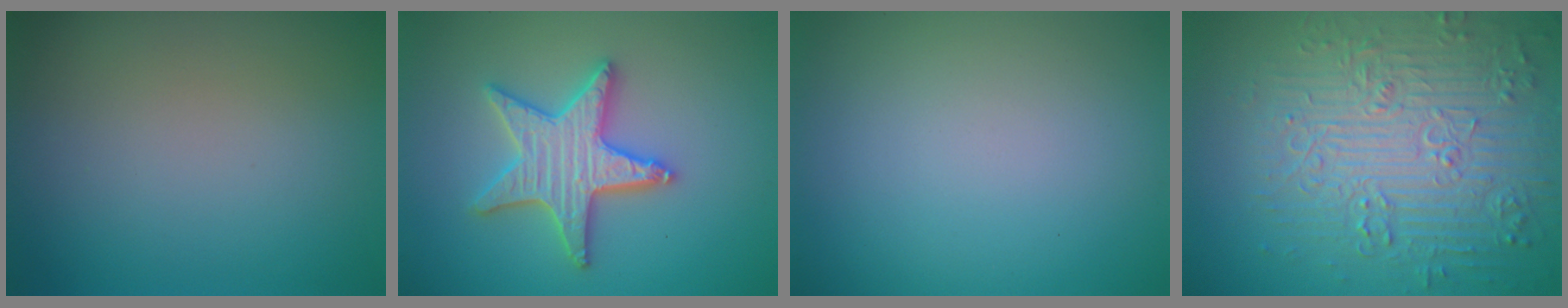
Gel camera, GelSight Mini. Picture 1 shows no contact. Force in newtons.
{"total": 4.9, "press": 4.9, "slide": 0.9}
{"total": 0.0}
{"total": 8.6, "press": 6.5, "slide": 5.5}